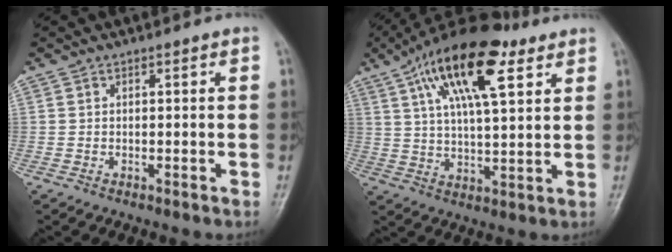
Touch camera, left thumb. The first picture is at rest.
{"total": 18.6, "force": [9.1, 6.9, 14.7], "torque": [-0.236, -0.011, 0.154]}